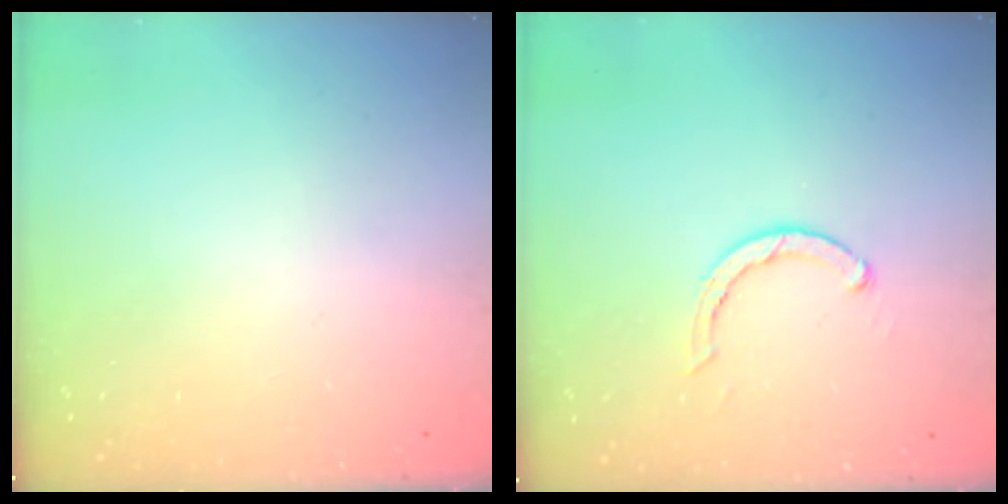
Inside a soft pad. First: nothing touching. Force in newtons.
{"total": 3.7, "press": 3.7, "slide": 0.7}